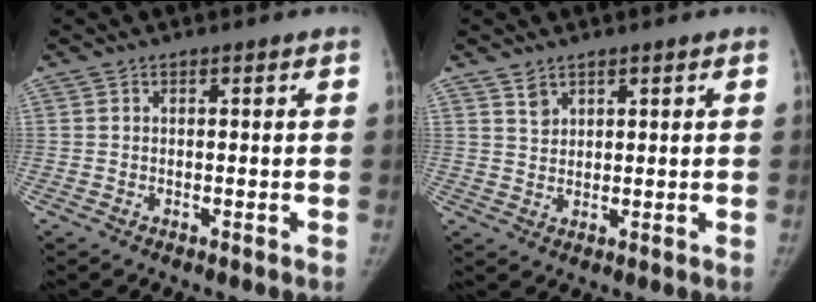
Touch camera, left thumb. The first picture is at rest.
{"total": 2.3, "force": [1.8, 1.3, 0.6], "torque": [-0.001, -0.019, 0.038]}